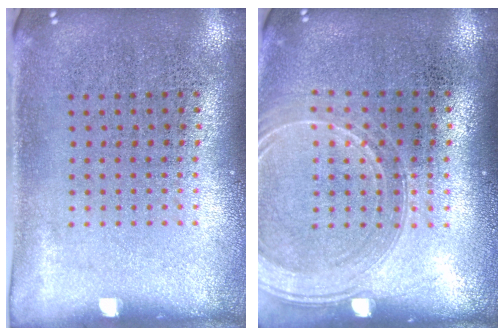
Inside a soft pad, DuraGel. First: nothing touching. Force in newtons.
{"total": 1.6, "press": 1.6, "slide": 0.3}